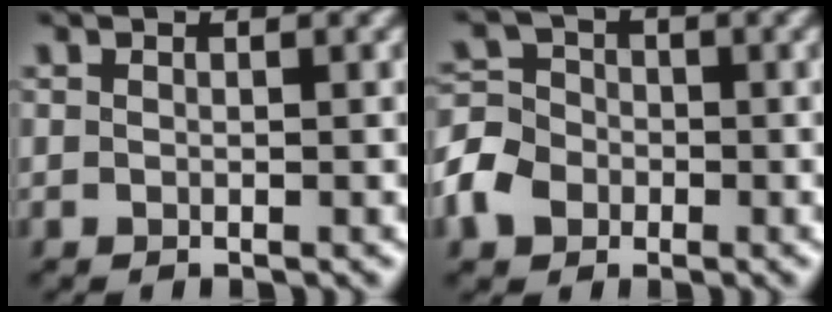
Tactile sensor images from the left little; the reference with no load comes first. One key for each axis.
{"total": 5.8, "fx": -2.5, "fy": 4.7, "fz": 2.3, "tx": -0.044, "ty": -0.006, "tz": -0.066}